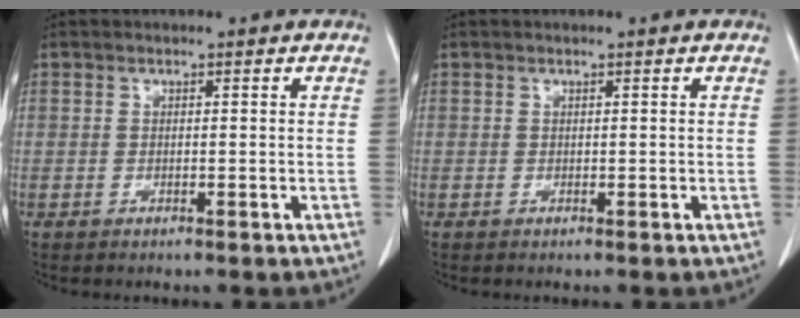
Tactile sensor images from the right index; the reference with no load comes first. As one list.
[{"total": 0.0}]